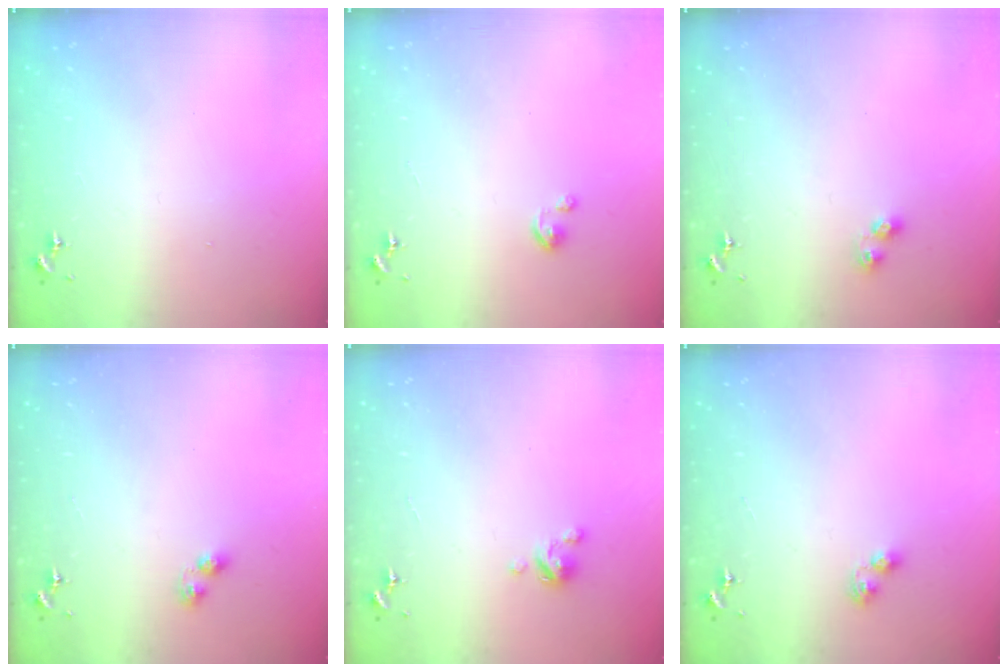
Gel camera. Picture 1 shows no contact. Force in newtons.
{"total": 2.4, "press": 2.4, "slide": 0.3}
{"total": 4.8, "press": 4.8, "slide": 0.3}
{"total": 4.0, "press": 4.0, "slide": 0.5}
{"total": 4.3, "press": 4.3, "slide": 0.3}
{"total": 3.3, "press": 3.3, "slide": 0.4}